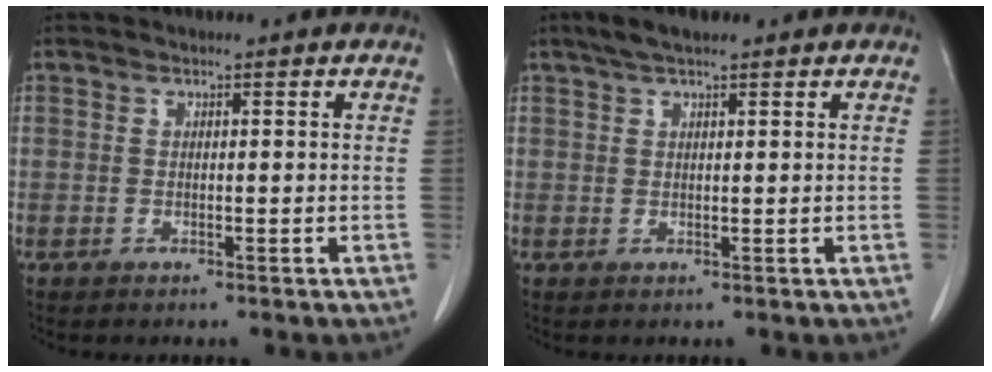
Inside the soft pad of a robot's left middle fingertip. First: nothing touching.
{"total": 3.5, "force": [2.5, 0.9, 2.2], "torque": [-0.046, 0.015, 0.047]}